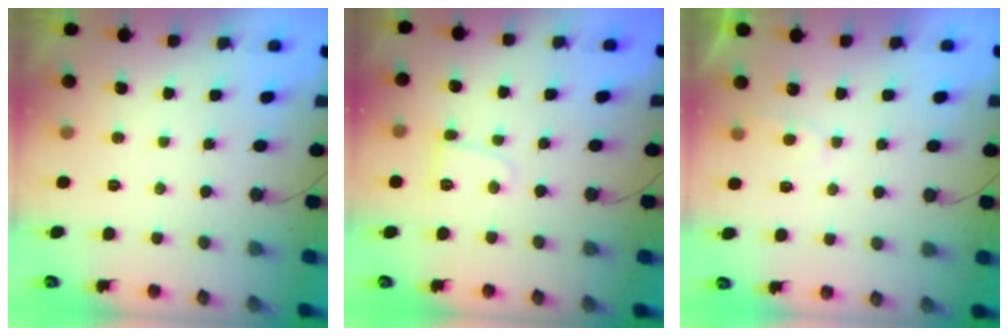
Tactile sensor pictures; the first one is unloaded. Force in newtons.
{"total": 5.0, "press": 4.9, "slide": 0.6}
{"total": 2.5, "press": 2.5, "slide": 0.3}